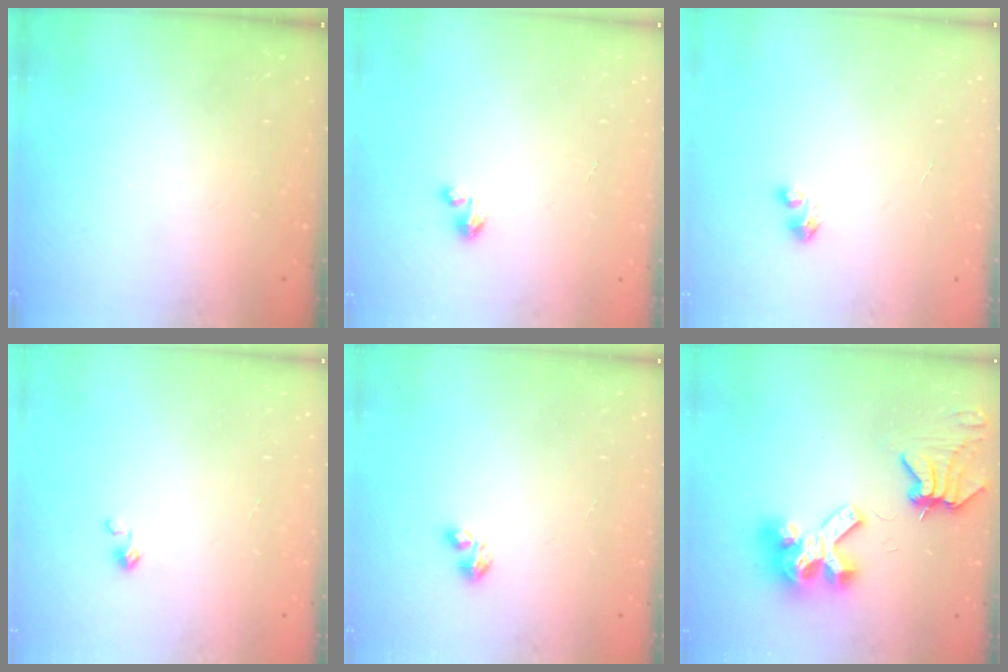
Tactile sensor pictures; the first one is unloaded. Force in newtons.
{"total": 2.0, "press": 2.0, "slide": 0.1}
{"total": 2.8, "press": 2.8, "slide": 0.1}
{"total": 2.3, "press": 2.2, "slide": 0.3}
{"total": 2.9, "press": 2.9, "slide": 0.5}
{"total": 11.6, "press": 11.5, "slide": 0.9}